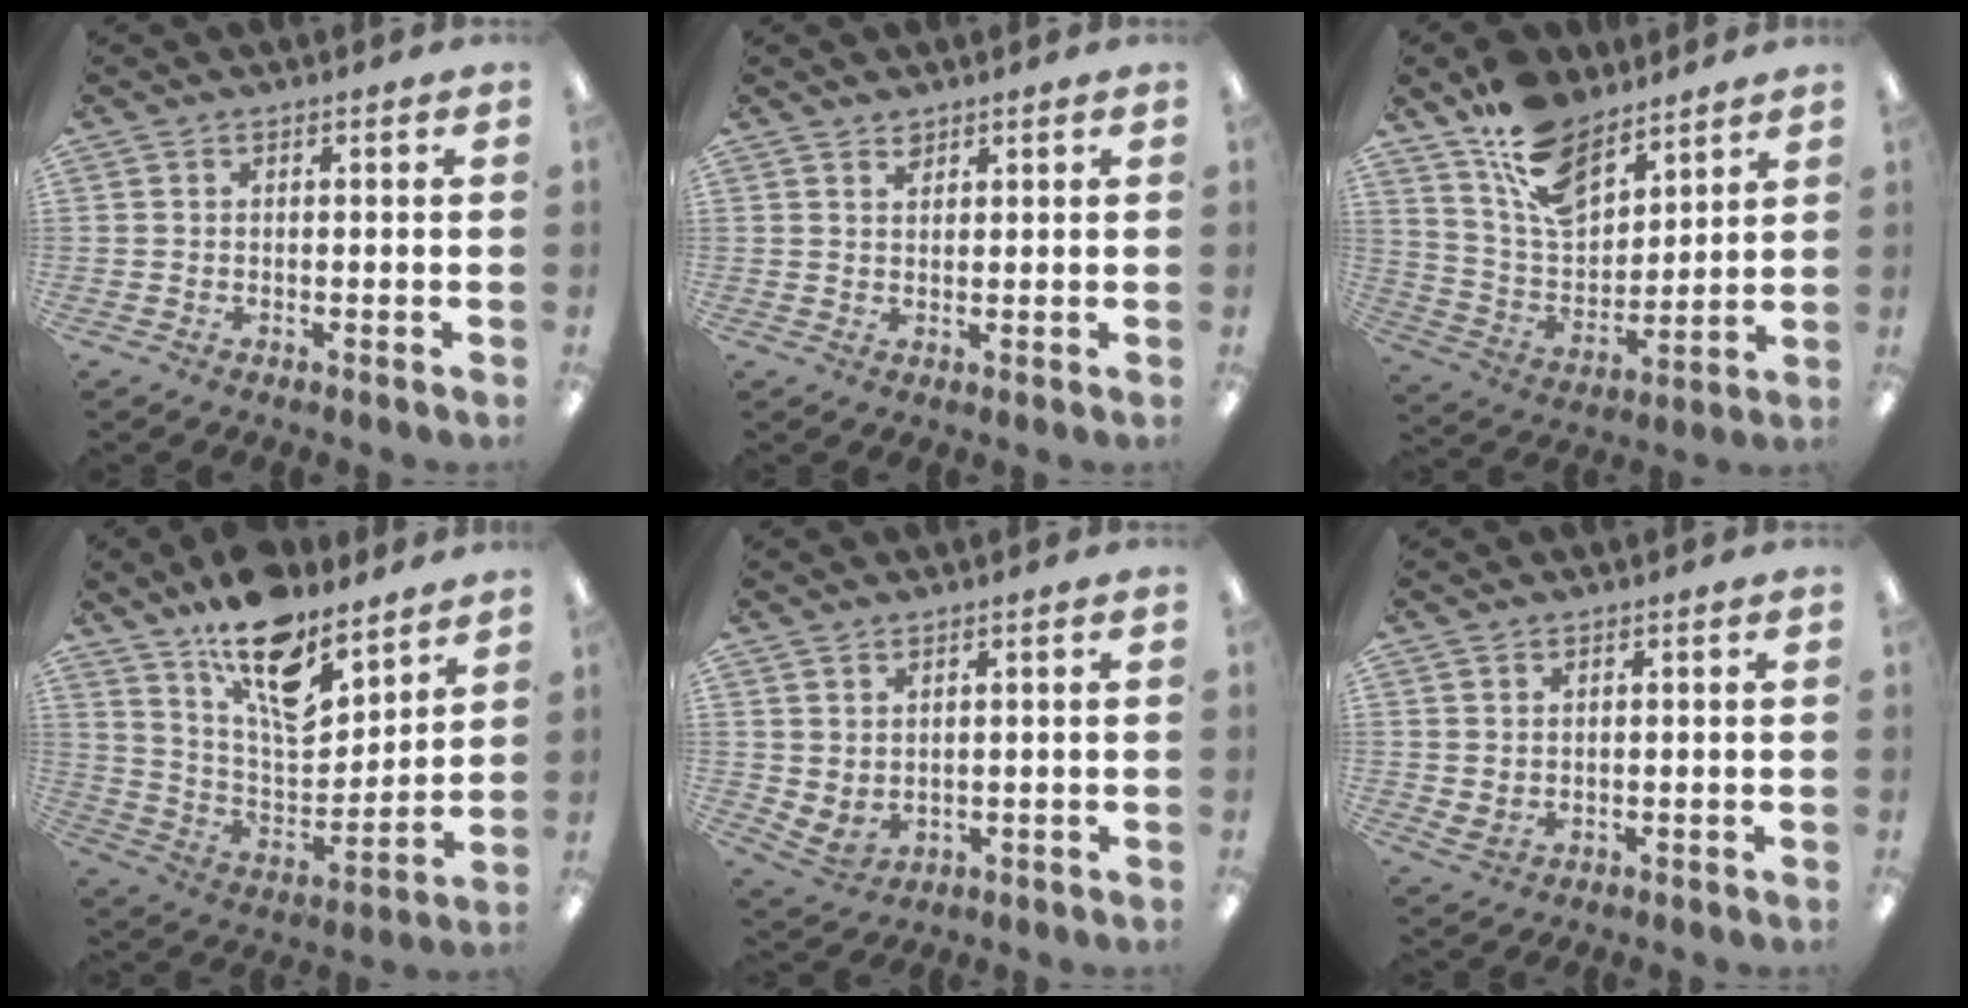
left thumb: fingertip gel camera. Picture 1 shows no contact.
{"total": 1.8, "force": [1.6, 0.7, 0.3], "torque": [0.000, -0.005, 0.030]}
{"total": 14.7, "force": [10.5, 7.4, 7.1], "torque": [-0.147, -0.050, 0.200]}
{"total": 17.7, "force": [12.5, 7.4, 10.0], "torque": [-0.171, -0.083, 0.221]}
{"total": 2.9, "force": [2.3, 1.3, 1.2], "torque": [-0.035, -0.016, 0.043]}
{"total": 2.0, "force": [1.2, 1.2, 1.0], "torque": [-0.013, -0.004, 0.022]}